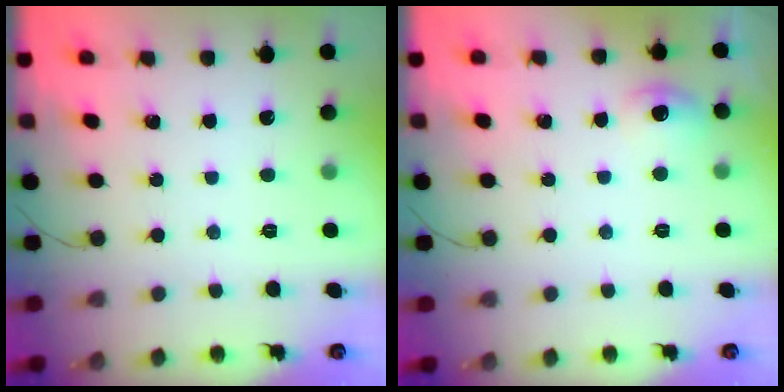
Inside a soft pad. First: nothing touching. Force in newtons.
{"total": 6.0, "press": 5.8, "slide": 1.7}